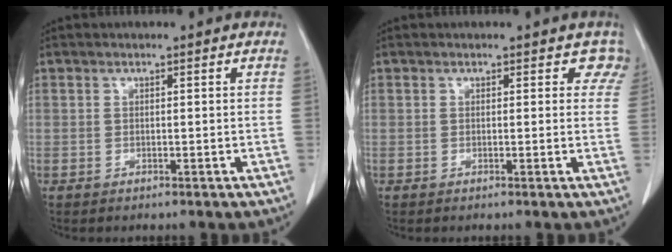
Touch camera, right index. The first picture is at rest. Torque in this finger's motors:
{"motor_torque": [0.02, 0.01, 0.07, 0.00]}